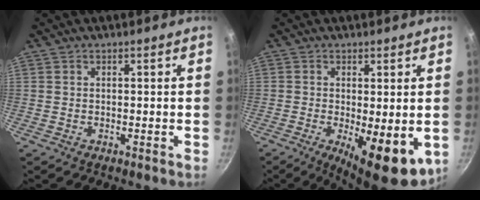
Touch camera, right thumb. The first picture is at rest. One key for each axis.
{"total": 11.0, "fx": -2.5, "fy": 3.8, "fz": 10.0, "tx": -0.127, "ty": -0.011, "tz": -0.021}